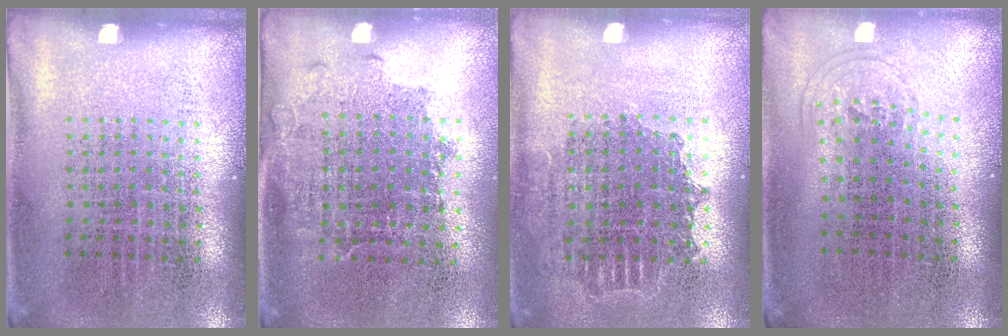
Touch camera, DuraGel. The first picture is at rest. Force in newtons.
{"total": 1.3, "press": 1.1, "slide": 0.8}
{"total": 1.2, "press": 1.1, "slide": 0.5}
{"total": 0.9, "press": 0.7, "slide": 0.7}